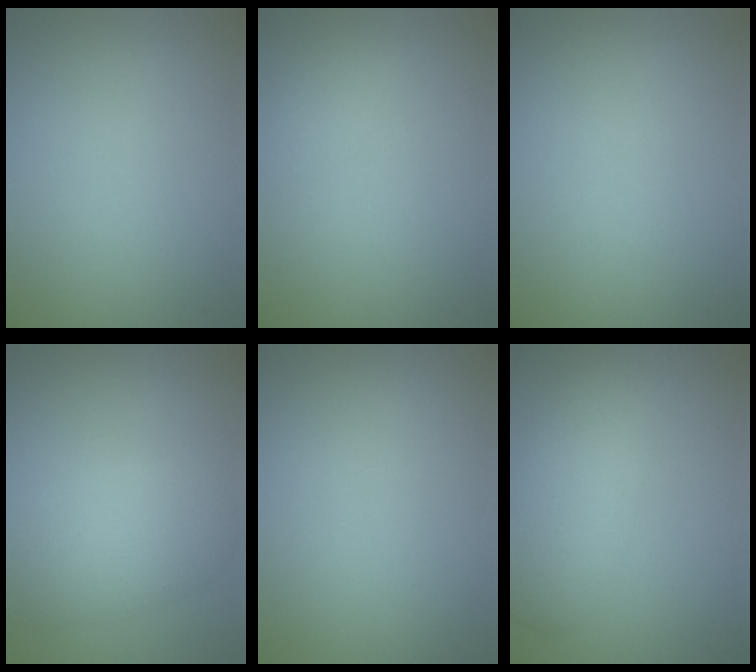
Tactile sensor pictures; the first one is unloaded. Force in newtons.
{"total": 1.4, "press": 1.4, "slide": 0.1}
{"total": 0.0}
{"total": 5.1, "press": 5.1, "slide": 0.5}
{"total": 0.0}
{"total": 5.7, "press": 5.7, "slide": 0.1}